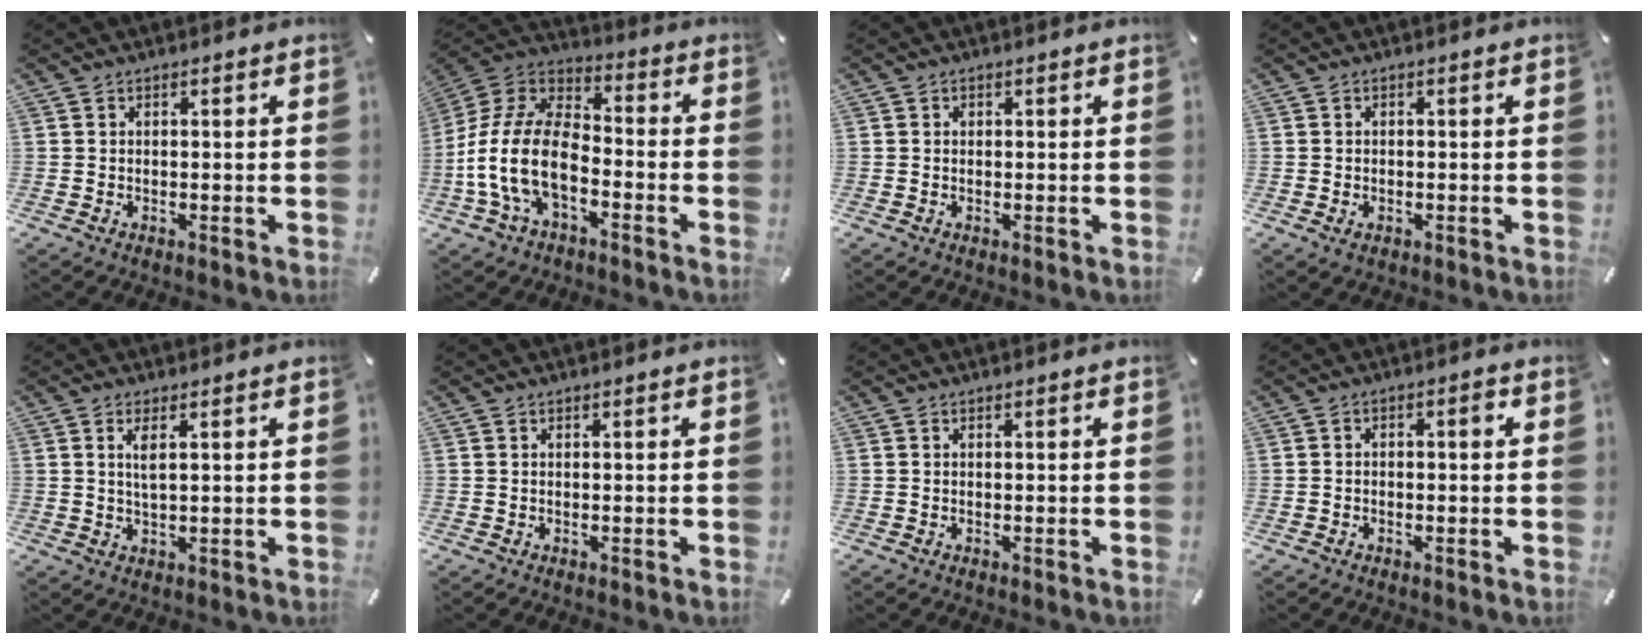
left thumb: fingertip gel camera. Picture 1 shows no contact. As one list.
[{"total": 15.4, "force": [-6.8, 8.9, 10.6], "torque": [-0.233, 0.021, -0.126]}, {"total": 0.5, "force": [0.0, 0.5, 0.1], "torque": [-0.001, 0.005, -0.002]}, {"total": 1.5, "force": [-0.6, 1.0, 0.9], "torque": [-0.017, 0.003, -0.011]}, {"total": 3.3, "force": [1.0, 0.9, 3.0], "torque": [-0.071, 0.001, 0.013]}, {"total": 0.0}, {"total": 0.0}, {"total": 2.1, "force": [-0.5, 0.9, 1.8], "torque": [-0.035, 0.010, -0.014]}]